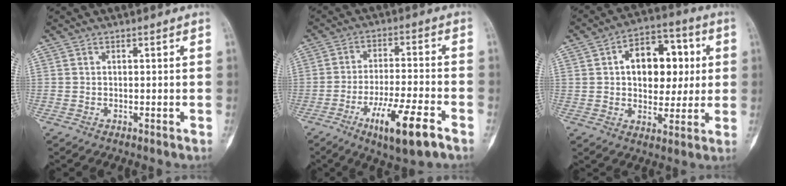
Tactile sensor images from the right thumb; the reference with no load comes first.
{"total": 12.7, "force": [-6.6, 2.6, 10.5], "torque": [-0.191, 0.021, -0.106]}
{"total": 14.7, "force": [2.6, 9.8, 10.7], "torque": [-0.104, 0.014, 0.033]}